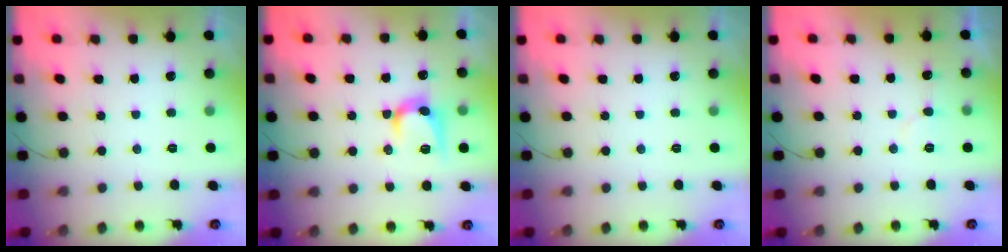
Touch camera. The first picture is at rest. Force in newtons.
{"total": 10.4, "press": 10.4, "slide": 0.4}
{"total": 0.0}
{"total": 5.5, "press": 5.5, "slide": 0.3}